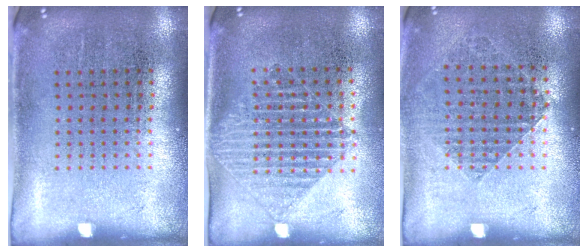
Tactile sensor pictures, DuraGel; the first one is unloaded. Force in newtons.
{"total": 1.4, "press": 1.3, "slide": 0.7}
{"total": 0.9, "press": 0.9, "slide": 0.2}